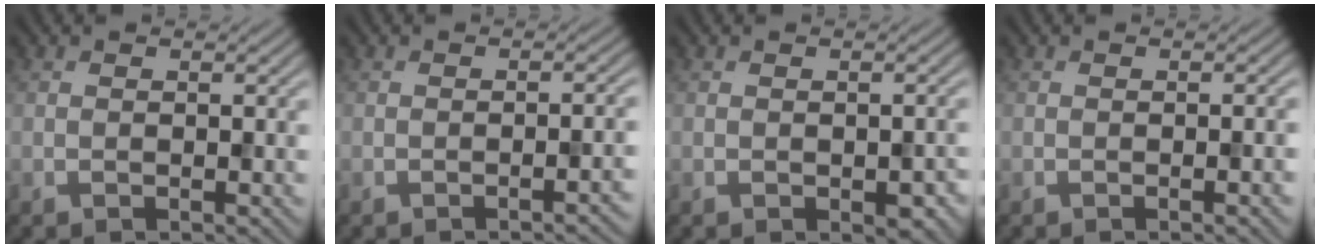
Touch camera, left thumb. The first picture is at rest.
{"total": 2.3, "force": [-1.0, 0.5, 2.0], "torque": [-0.019, 0.007, -0.021]}
{"total": 2.1, "force": [-0.6, 1.1, 1.6], "torque": [-0.022, -0.008, -0.003]}
{"total": 2.3, "force": [-0.4, 0.5, 2.2], "torque": [-0.026, 0.003, -0.008]}